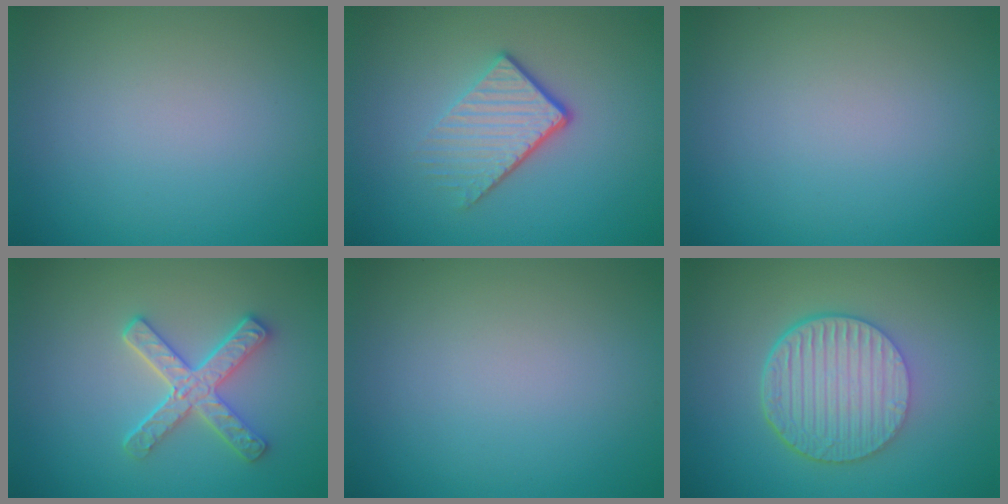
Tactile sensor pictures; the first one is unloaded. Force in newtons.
{"total": 4.1, "press": 2.7, "slide": 3.1}
{"total": 0.0}
{"total": 3.7, "press": 3.2, "slide": 1.8}
{"total": 0.0}
{"total": 6.7, "press": 4.6, "slide": 4.9}